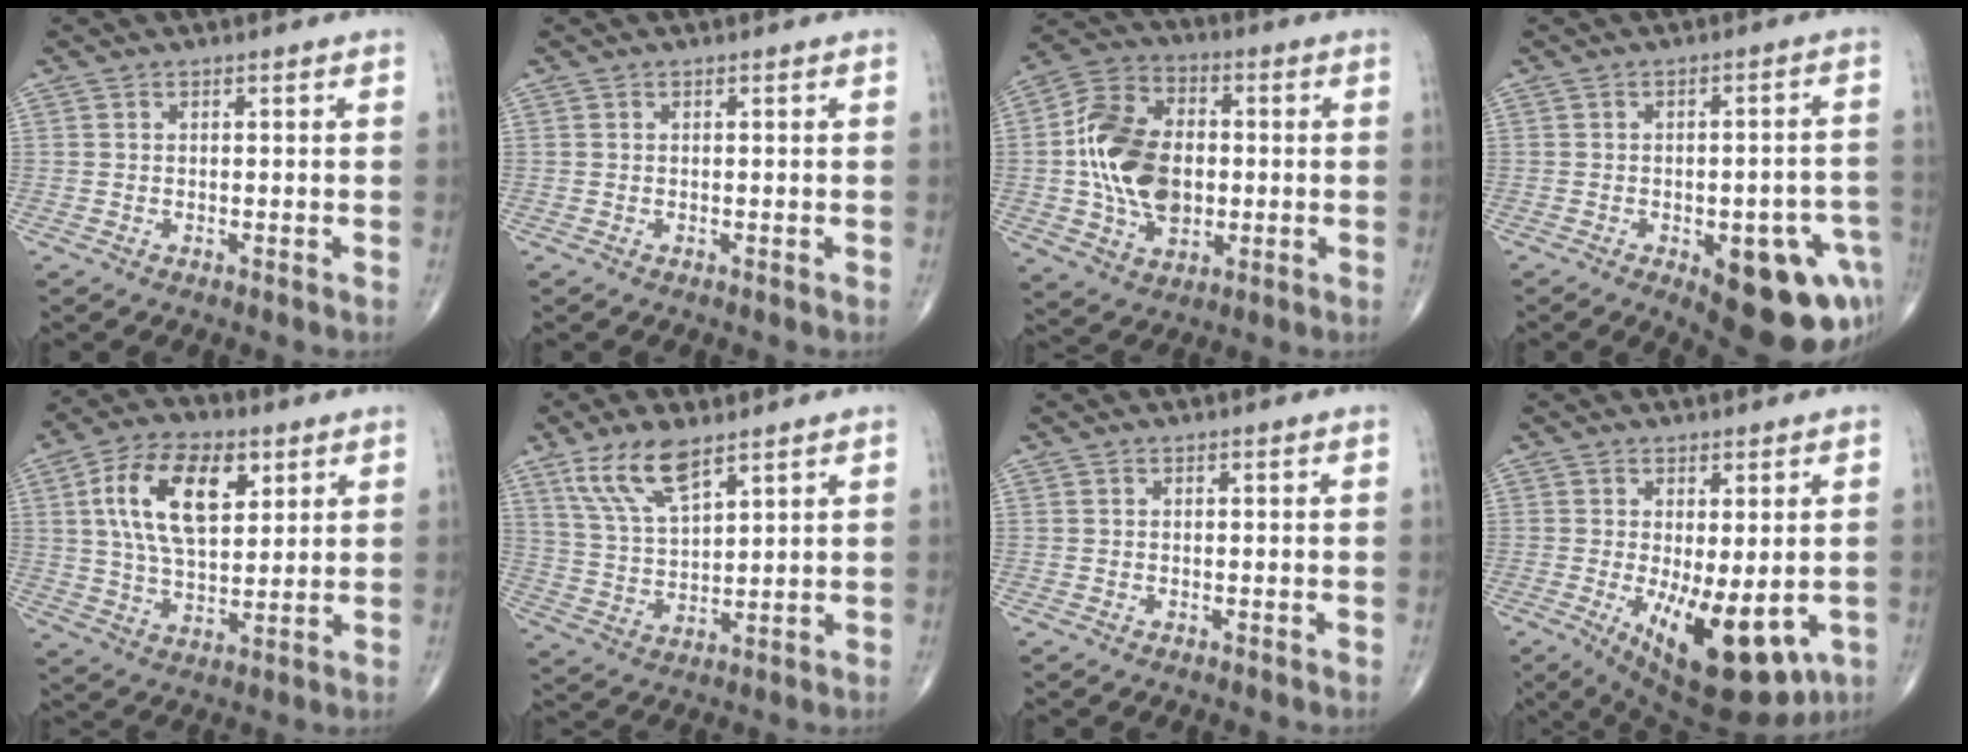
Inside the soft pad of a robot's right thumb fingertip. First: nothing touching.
{"total": 0.0}
{"total": 17.1, "force": [-0.2, 11.6, 12.6], "torque": [-0.212, 0.017, -0.002]}
{"total": 17.8, "force": [-7.3, 7.7, 14.3], "torque": [-0.108, 0.032, -0.073]}
{"total": 15.6, "force": [5.0, 8.5, 12.1], "torque": [-0.198, -0.006, 0.091]}
{"total": 10.4, "force": [6.6, 3.7, 7.1], "torque": [-0.134, -0.028, 0.138]}
{"total": 0.0}
{"total": 15.0, "force": [-4.2, 6.1, 13.0], "torque": [-0.183, -0.024, -0.043]}